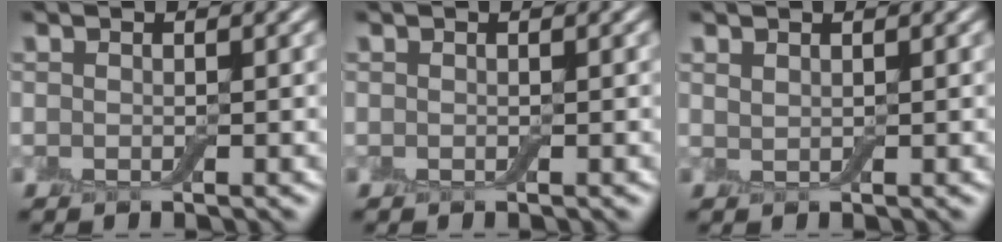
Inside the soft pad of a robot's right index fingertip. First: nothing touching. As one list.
[{"total": 0.0}, {"total": 0.7, "force": [0.6, 0.2, 0.2], "torque": [-0.008, 0.001, 0.014]}]